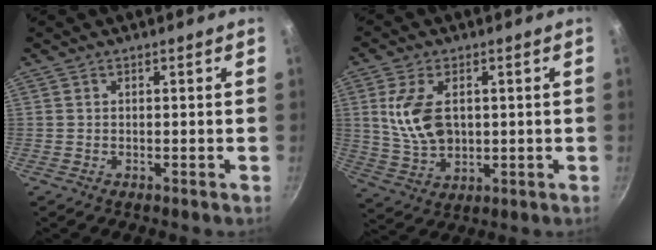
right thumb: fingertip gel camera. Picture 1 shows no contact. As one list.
[{"total": 10.7, "force": [1.8, 6.6, 8.3], "torque": [-0.150, -0.015, 0.042]}]